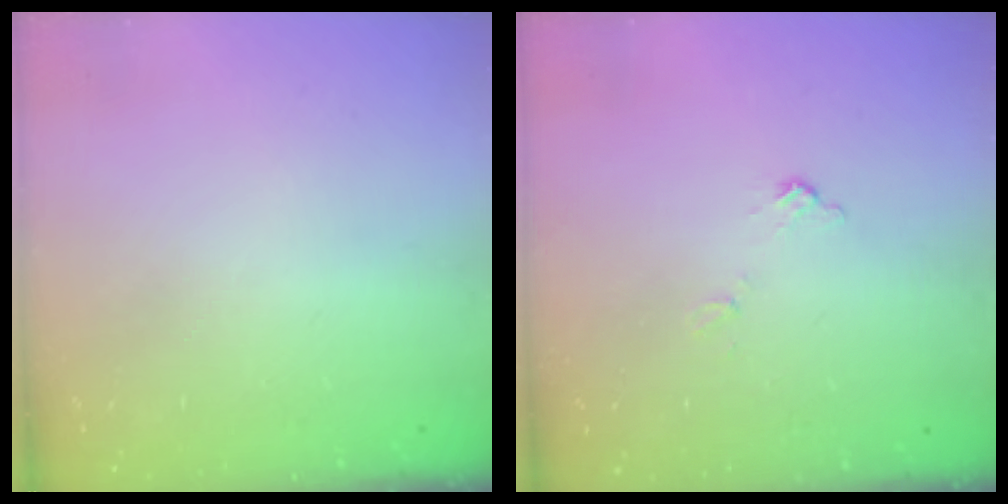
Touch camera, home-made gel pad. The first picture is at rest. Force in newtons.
{"total": 5.2, "press": 5.1, "slide": 0.4}